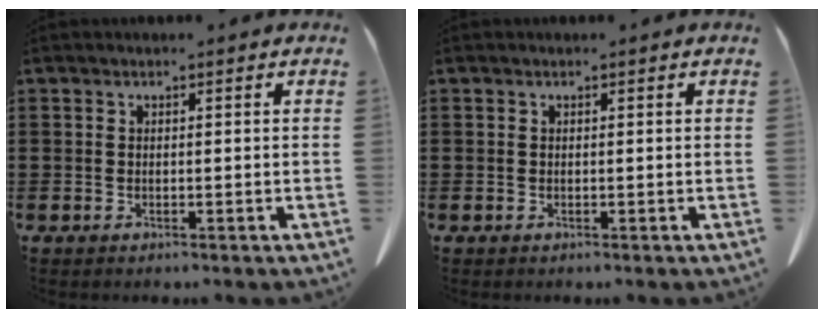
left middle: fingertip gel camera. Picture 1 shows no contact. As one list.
[{"total": 0.0}]